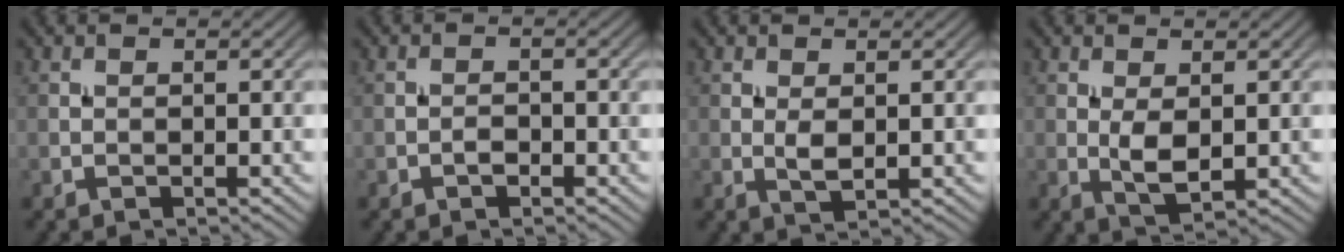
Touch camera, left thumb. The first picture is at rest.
{"total": 1.4, "force": [-0.8, 0.7, 0.8], "torque": [-0.013, 0.002, -0.018]}
{"total": 1.9, "force": [0.3, 0.8, 1.7], "torque": [-0.037, -0.003, 0.008]}
{"total": 3.2, "force": [0.3, 1.4, 2.8], "torque": [-0.057, -0.005, 0.010]}